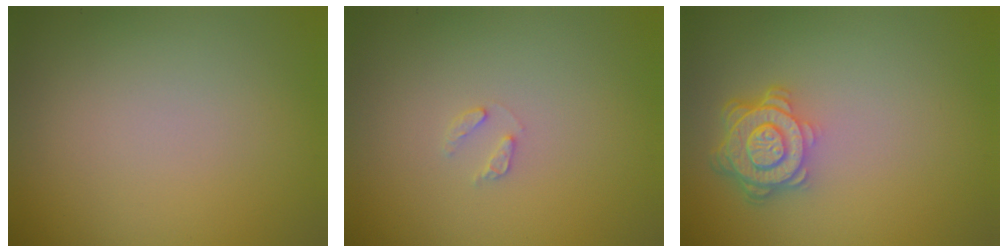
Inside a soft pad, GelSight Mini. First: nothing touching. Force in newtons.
{"total": 0.9, "press": 0.9, "slide": 0.2}
{"total": 4.7, "press": 3.6, "slide": 3.0}